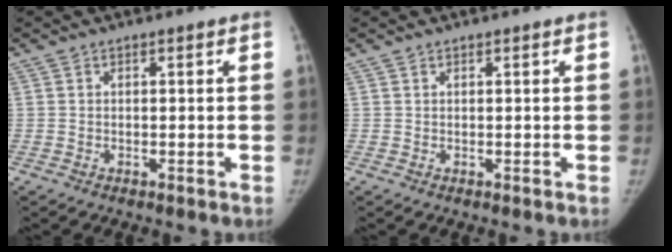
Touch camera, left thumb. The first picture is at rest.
{"total": 0.0}